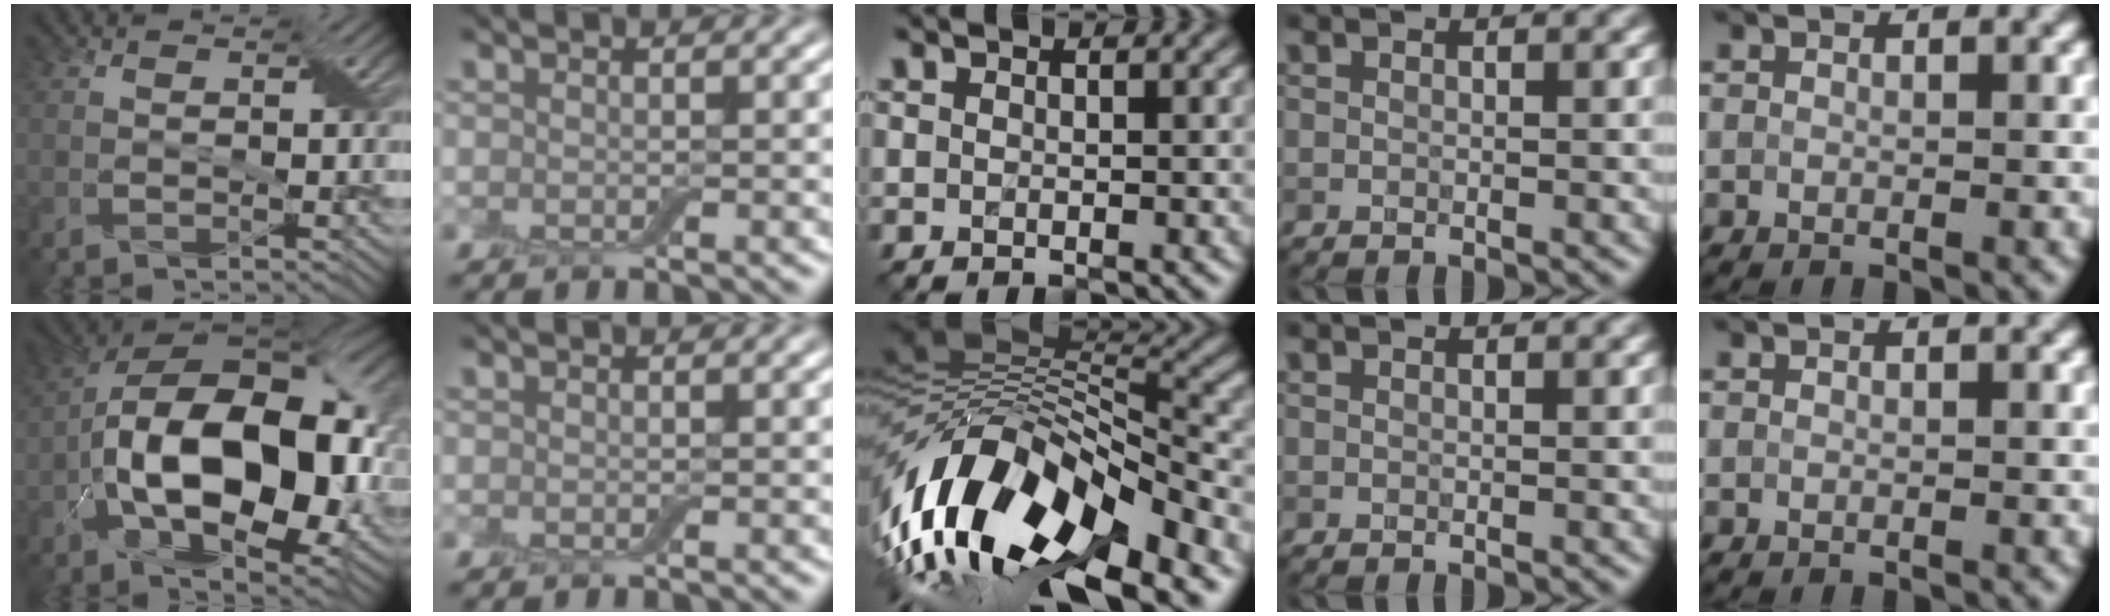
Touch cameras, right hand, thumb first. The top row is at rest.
{"thumb": {"total": 19.7, "force": [-2.9, 10.3, 16.5], "torque": [-0.285, -0.008, -0.056]}, "middle": {"total": 16.7, "force": [-6.8, 7.5, 13.2], "torque": [-0.252, 0.005, -0.123]}}